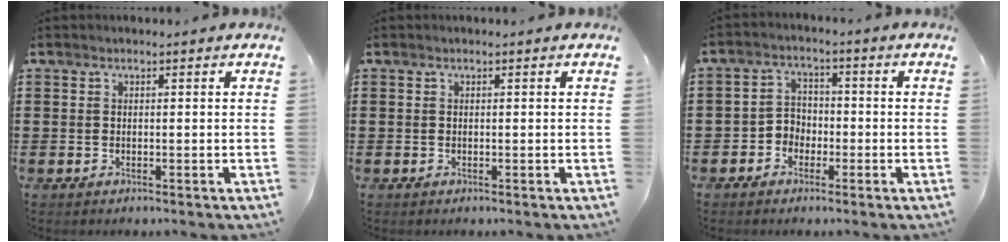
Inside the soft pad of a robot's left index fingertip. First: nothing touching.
{"total": 0.0}
{"total": 3.4, "force": [-2.1, 2.6, 0.7], "torque": [-0.024, 0.010, -0.049]}